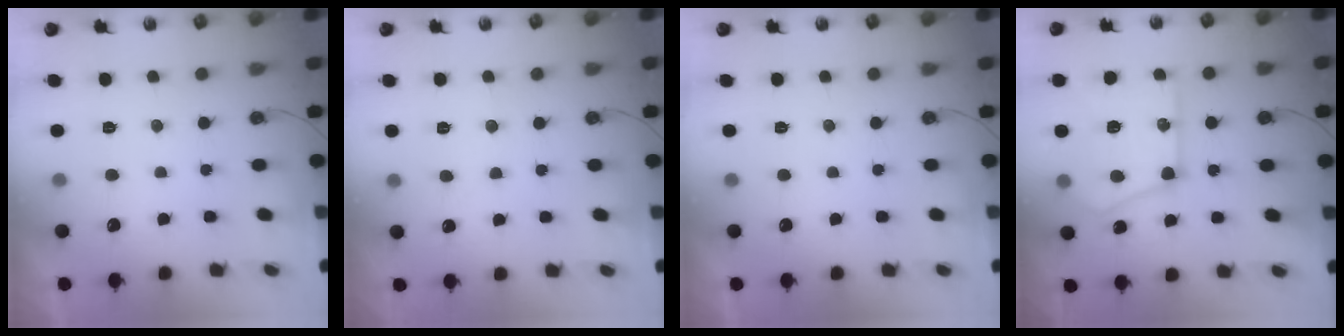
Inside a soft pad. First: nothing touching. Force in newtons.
{"total": 5.6, "press": 5.6, "slide": 0.8}
{"total": 0.0}
{"total": 20.7, "press": 20.6, "slide": 2.2}